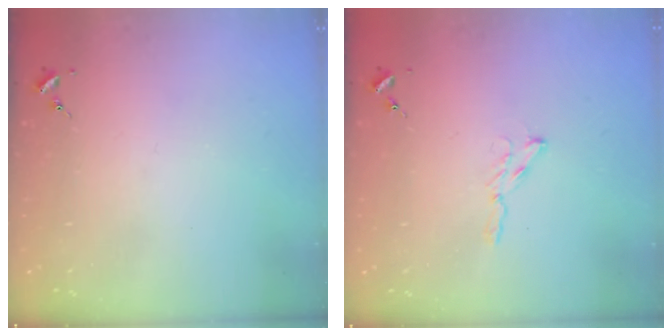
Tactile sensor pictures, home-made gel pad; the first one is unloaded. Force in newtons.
{"total": 3.9, "press": 3.8, "slide": 0.5}